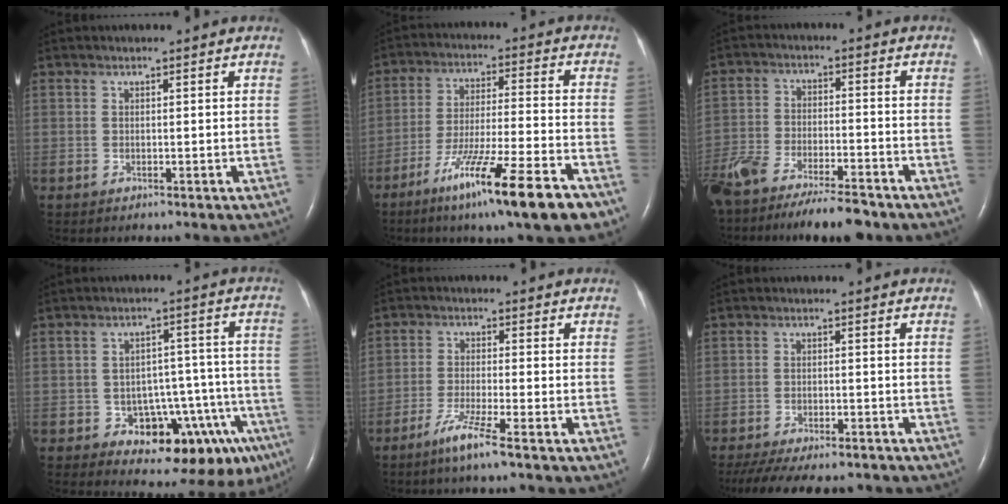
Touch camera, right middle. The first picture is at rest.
{"total": 17.0, "force": [-10.6, 0.5, 13.3], "torque": [-0.208, -0.041, -0.176]}
{"total": 18.2, "force": [-15.2, 3.6, 9.5], "torque": [-0.192, -0.027, -0.248]}
{"total": 12.6, "force": [-7.1, 6.0, 8.5], "torque": [-0.081, 0.047, -0.086]}
{"total": 5.2, "force": [-3.4, -0.6, 3.9], "torque": [-0.081, -0.013, -0.070]}
{"total": 15.0, "force": [-12.9, 3.9, 6.6], "torque": [-0.151, -0.016, -0.177]}